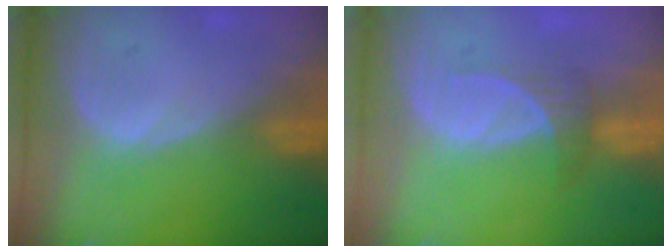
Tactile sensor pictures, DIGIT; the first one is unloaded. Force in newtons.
{"total": 2.5, "press": 2.3, "slide": 0.9}